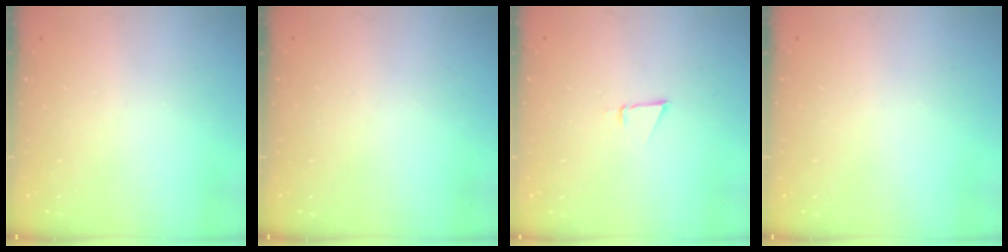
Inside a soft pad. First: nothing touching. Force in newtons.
{"total": 0.0}
{"total": 2.6, "press": 2.5, "slide": 0.8}
{"total": 0.0}